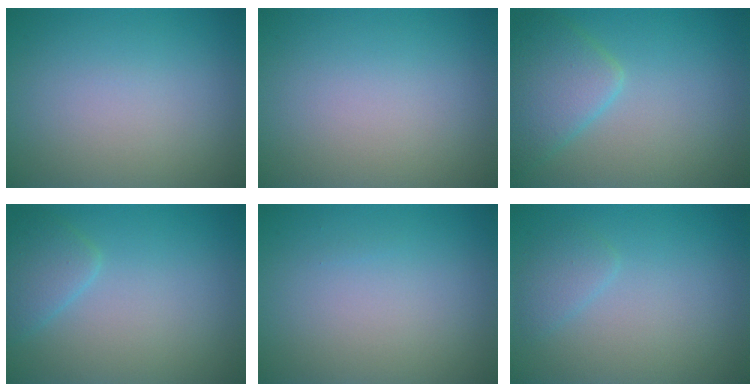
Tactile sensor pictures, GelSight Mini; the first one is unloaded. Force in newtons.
{"total": 0.0}
{"total": 4.2, "press": 4.2, "slide": 0.2}
{"total": 2.2, "press": 2.2, "slide": 0.1}
{"total": 0.0}
{"total": 1.4, "press": 1.4, "slide": 0.1}